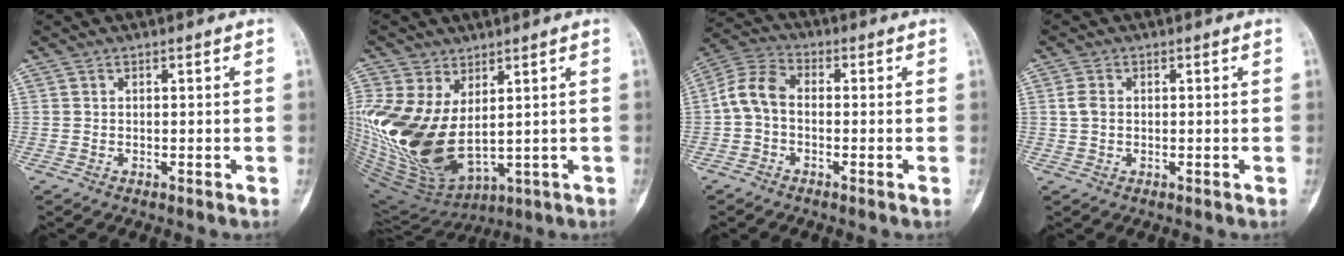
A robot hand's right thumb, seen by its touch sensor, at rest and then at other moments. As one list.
[{"total": 18.9, "force": [2.1, 11.4, 14.9], "torque": [-0.317, -0.030, 0.072]}, {"total": 7.0, "force": [-0.8, 4.6, 5.2], "torque": [-0.101, 0.023, -0.031]}, {"total": 2.3, "force": [0.2, 1.7, 1.5], "torque": [-0.032, 0.003, 0.002]}]